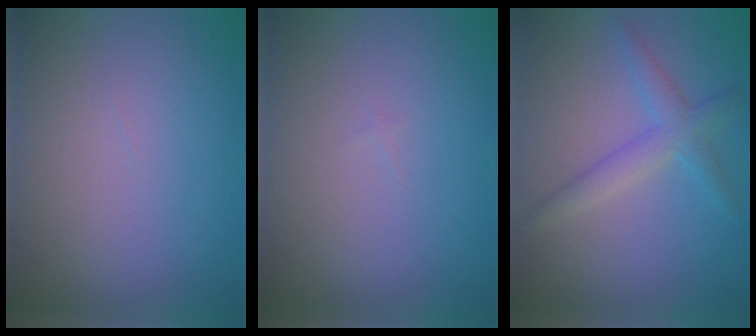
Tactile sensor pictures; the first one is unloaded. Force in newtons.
{"total": 0.0}
{"total": 2.9, "press": 2.9, "slide": 0.1}